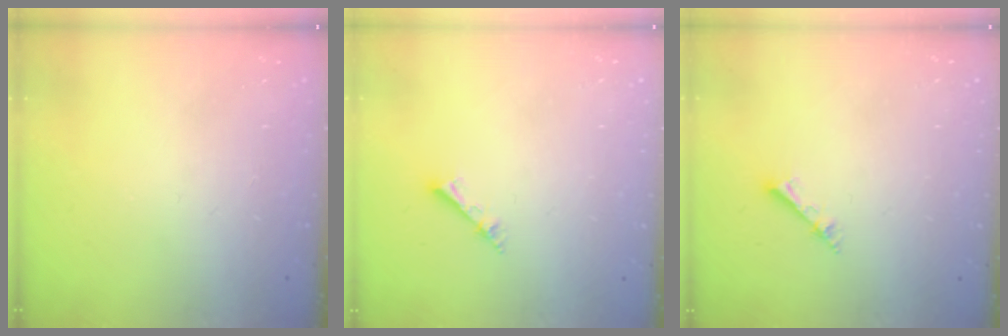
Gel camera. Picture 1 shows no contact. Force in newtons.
{"total": 2.6, "press": 2.6, "slide": 0.3}
{"total": 2.6, "press": 2.6, "slide": 0.3}